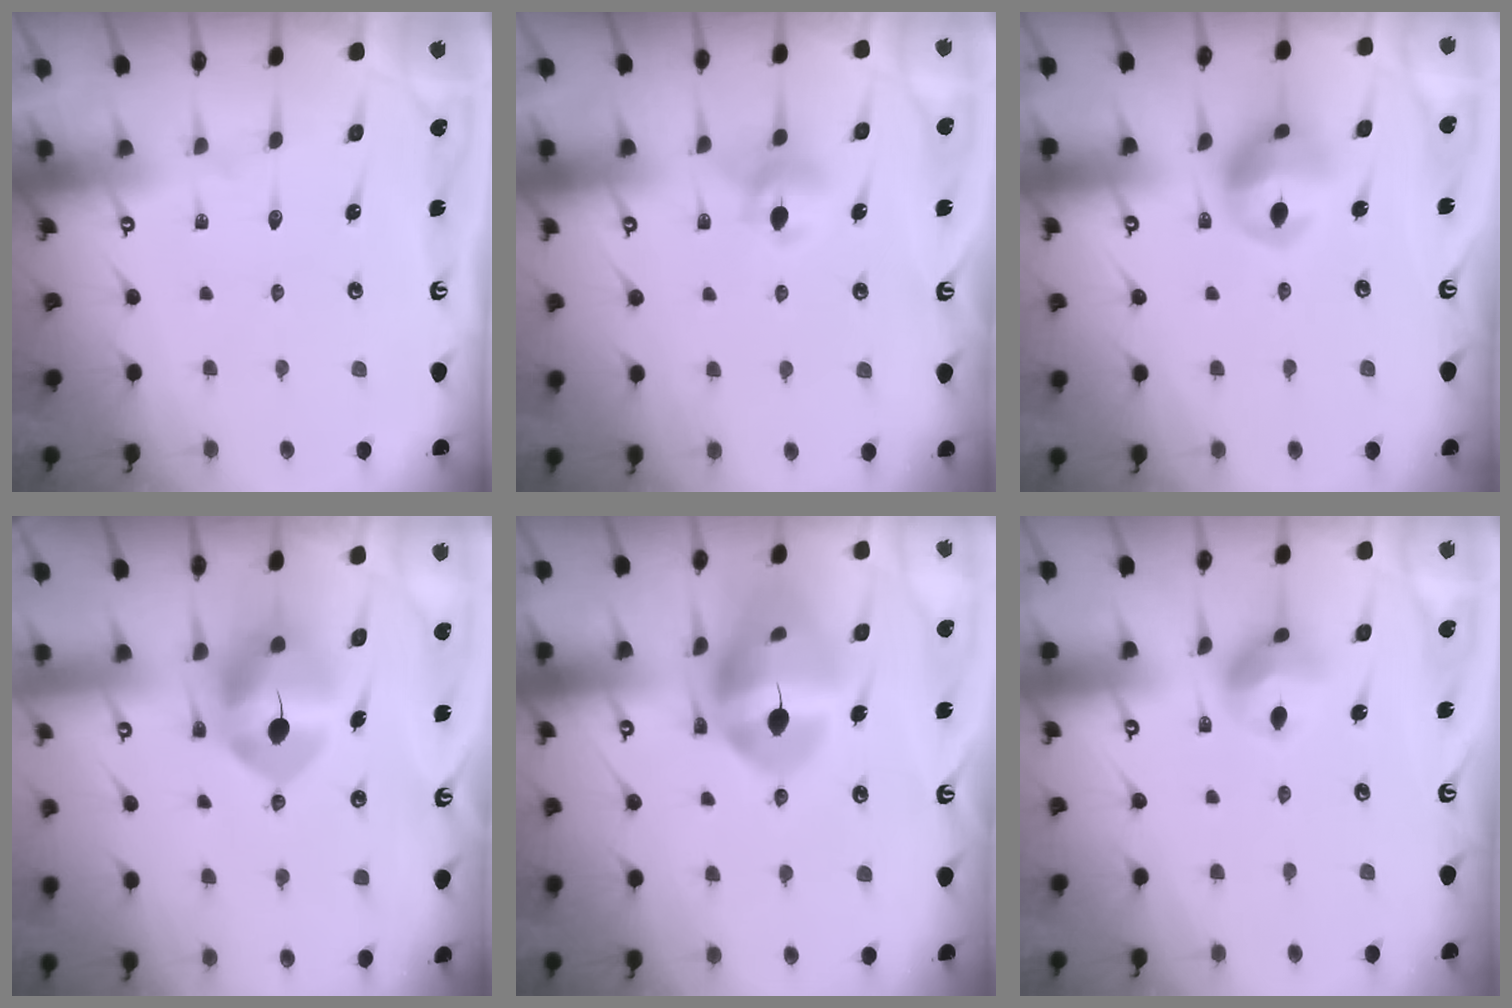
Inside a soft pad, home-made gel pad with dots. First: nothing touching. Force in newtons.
{"total": 6.0, "press": 6.0, "slide": 0.8}
{"total": 12.2, "press": 12.1, "slide": 1.6}
{"total": 10.1, "press": 10.0, "slide": 1.6}
{"total": 15.3, "press": 15.2, "slide": 1.8}
{"total": 8.9, "press": 8.8, "slide": 1.1}